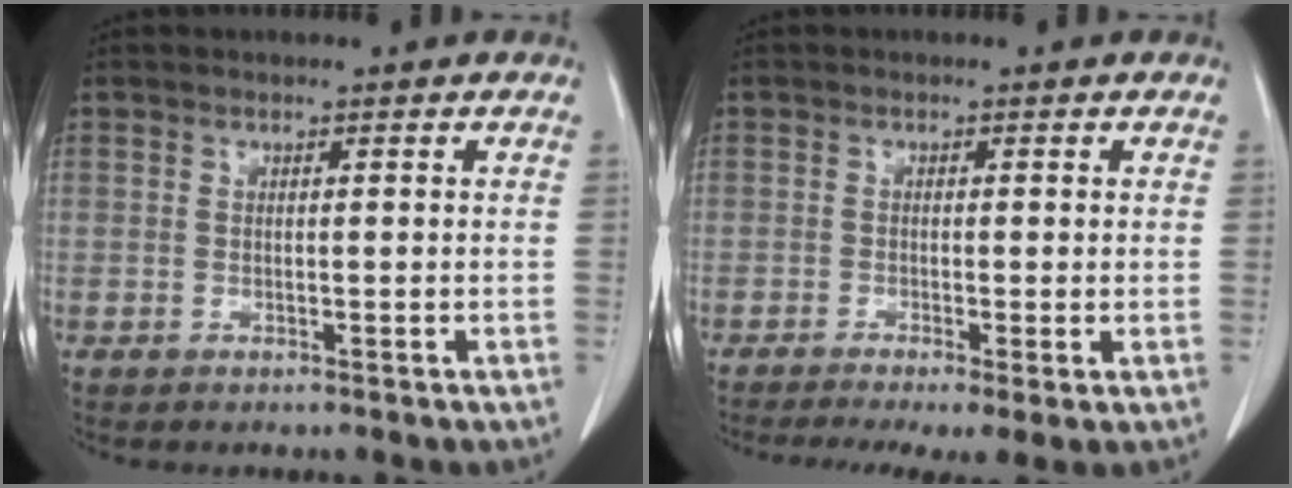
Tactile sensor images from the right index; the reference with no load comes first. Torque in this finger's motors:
{"motor_torque": [0.95, -0.91, 0.30, 0.15]}